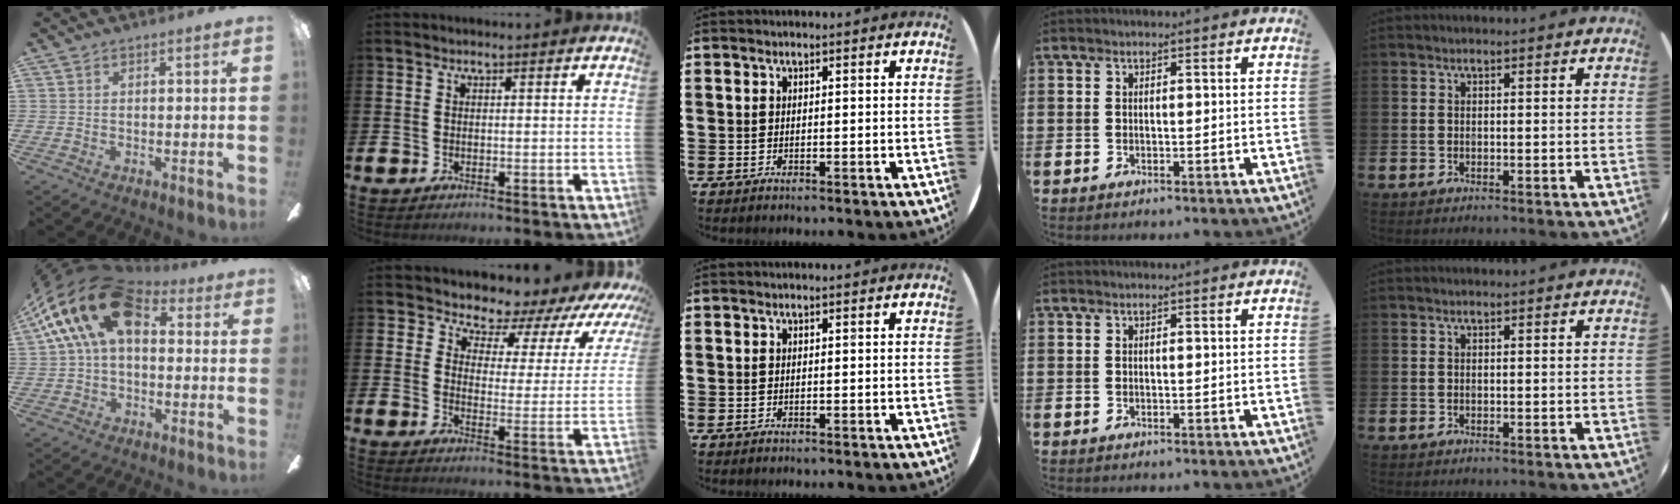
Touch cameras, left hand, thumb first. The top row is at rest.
{"thumb": {"total": 18.8, "force": [6.7, 10.7, 13.9], "torque": [-0.280, -0.014, 0.114]}, "index": {"total": 5.9, "force": [5.4, 2.5, 0.5], "torque": [-0.028, -0.062, 0.084]}}